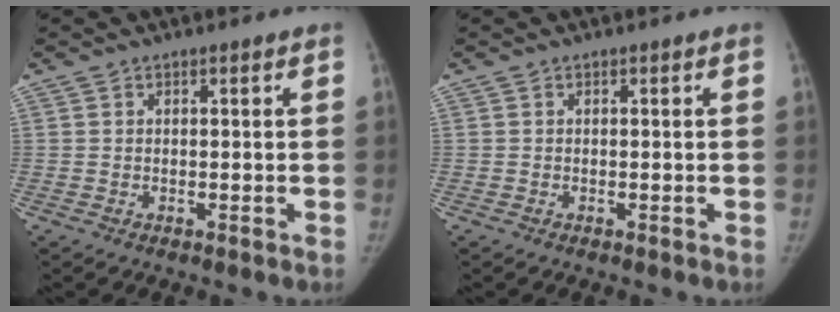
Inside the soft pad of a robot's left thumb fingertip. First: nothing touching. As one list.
[{"total": 0.0}]